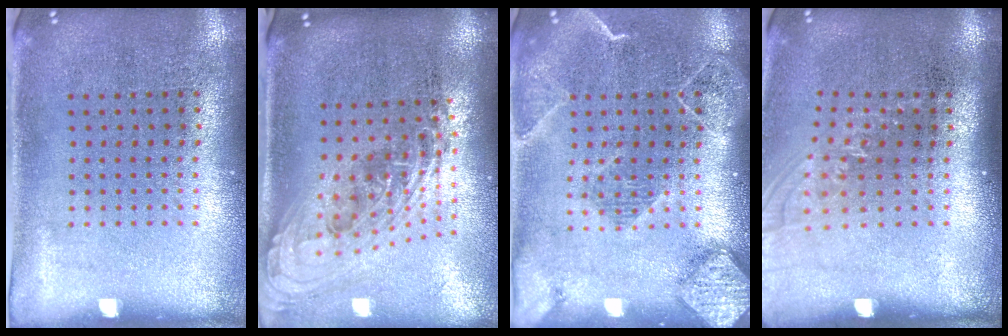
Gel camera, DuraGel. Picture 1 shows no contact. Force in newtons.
{"total": 2.3, "press": 1.7, "slide": 1.5}
{"total": 2.2, "press": 2.0, "slide": 1.1}
{"total": 1.1, "press": 0.9, "slide": 0.5}